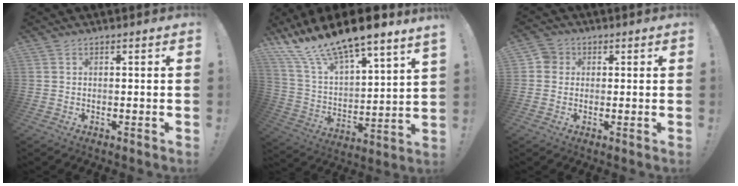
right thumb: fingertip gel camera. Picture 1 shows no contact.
{"total": 12.8, "force": [11.2, 1.8, 5.9], "torque": [-0.133, -0.100, 0.197]}
{"total": 3.5, "force": [0.5, 3.3, 1.0], "torque": [-0.013, 0.004, 0.009]}